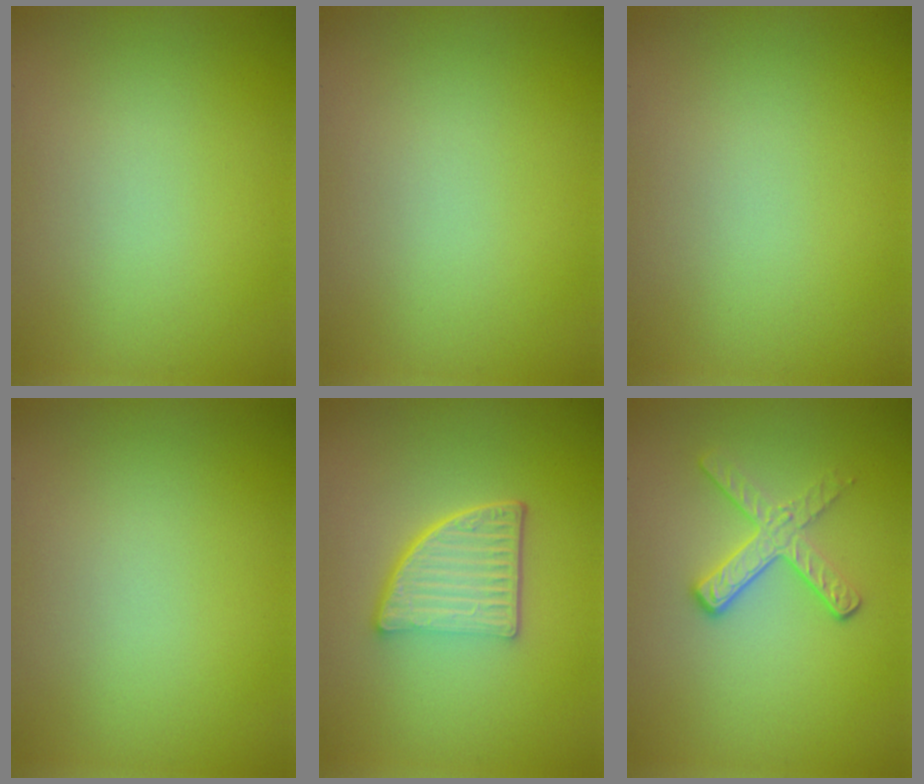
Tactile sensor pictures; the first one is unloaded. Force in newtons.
{"total": 0.0}
{"total": 0.0}
{"total": 0.0}
{"total": 5.3, "press": 3.7, "slide": 3.8}
{"total": 3.1, "press": 2.5, "slide": 1.9}